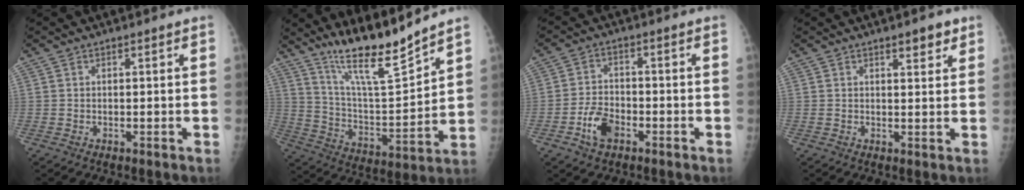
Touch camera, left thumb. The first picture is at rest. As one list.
[{"total": 15.2, "force": [12.9, 1.1, 8.0], "torque": [-0.121, -0.087, 0.240]}, {"total": 6.0, "force": [-3.1, 3.7, 3.5], "torque": [-0.057, 0.018, -0.056]}, {"total": 3.1, "force": [2.3, 1.0, 1.8], "torque": [-0.009, -0.010, 0.030]}]